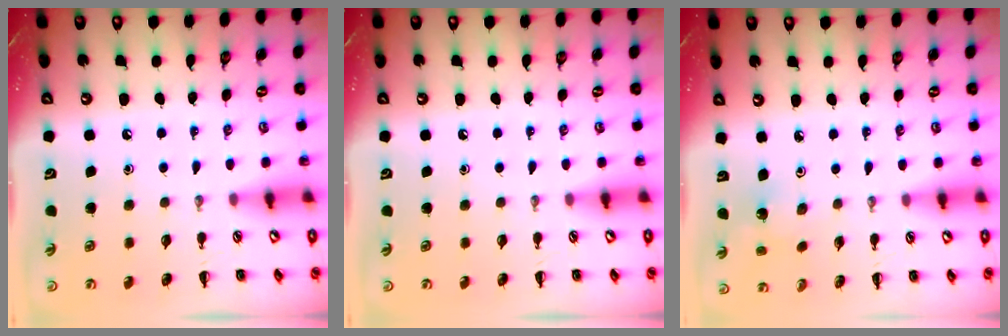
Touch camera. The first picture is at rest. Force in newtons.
{"total": 0.0}
{"total": 1.4, "press": 1.2, "slide": 0.6}